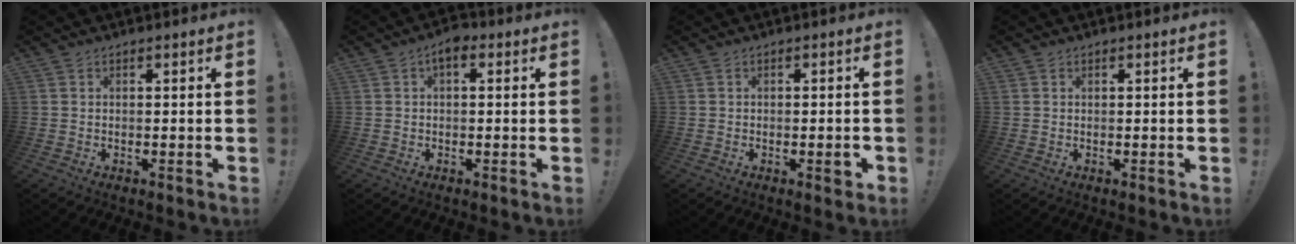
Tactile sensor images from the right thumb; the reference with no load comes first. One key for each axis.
{"total": 3.4, "fx": 0.9, "fy": 1.7, "fz": 2.8, "tx": -0.039, "ty": 0.000, "tz": 0.012}
{"total": 2.5, "fx": -1.1, "fy": 0.8, "fz": 2.1, "tx": -0.027, "ty": 0.004, "tz": -0.019}
{"total": 0.0}